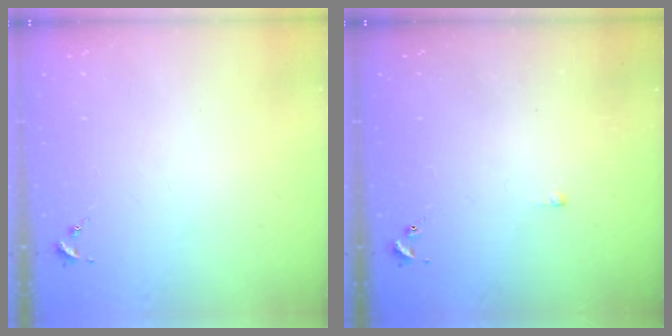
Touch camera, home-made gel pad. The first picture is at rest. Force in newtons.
{"total": 1.8, "press": 1.8, "slide": 0.3}